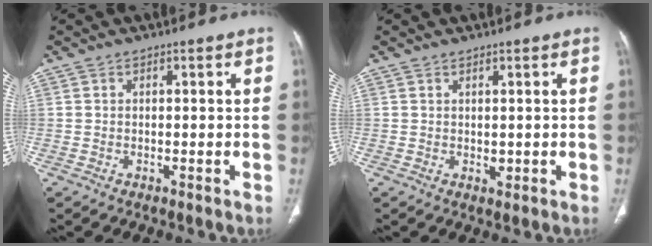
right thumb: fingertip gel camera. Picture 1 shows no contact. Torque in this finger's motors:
{"motor_torque": [2.10, 1.85, 0.43, -0.83, 0.06]}